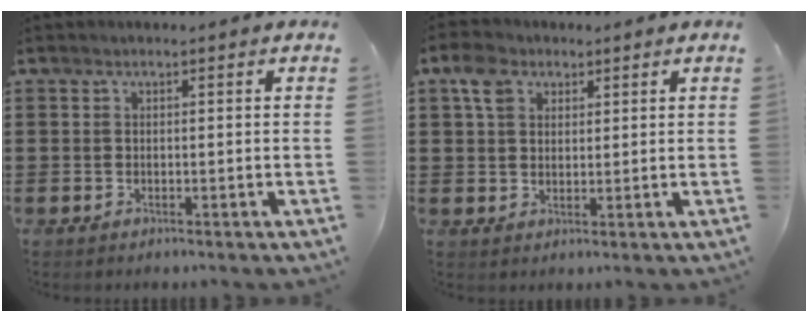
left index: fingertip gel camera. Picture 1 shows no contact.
{"total": 4.9, "force": [2.7, 3.6, 1.9], "torque": [-0.047, 0.012, 0.046]}